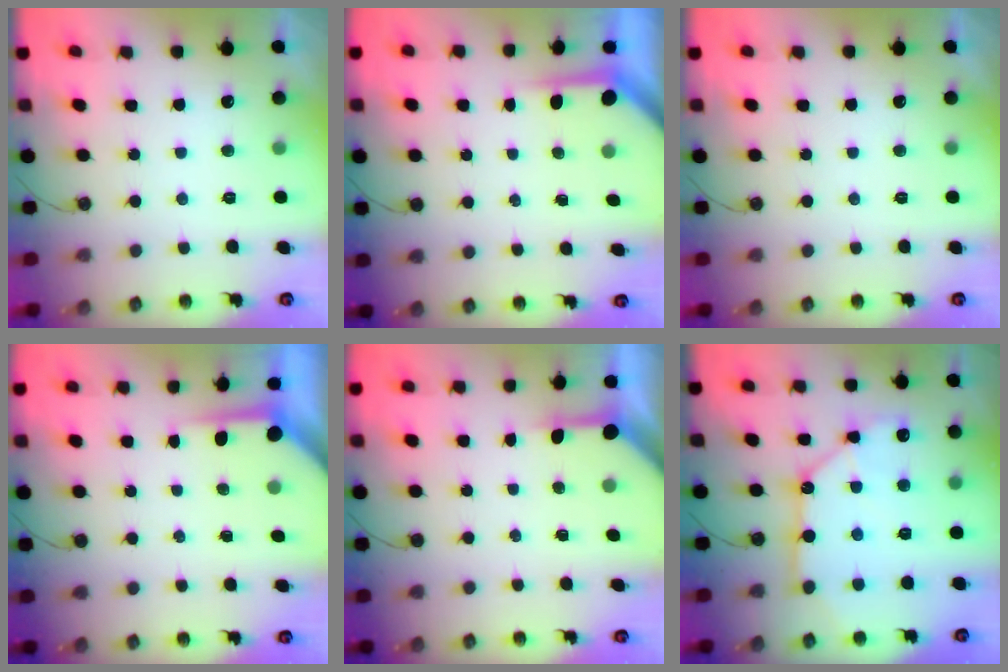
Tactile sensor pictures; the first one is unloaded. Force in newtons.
{"total": 3.8, "press": 3.7, "slide": 0.3}
{"total": 0.0}
{"total": 6.5, "press": 6.5, "slide": 0.2}
{"total": 3.8, "press": 3.8, "slide": 0.4}
{"total": 11.7, "press": 11.6, "slide": 1.5}